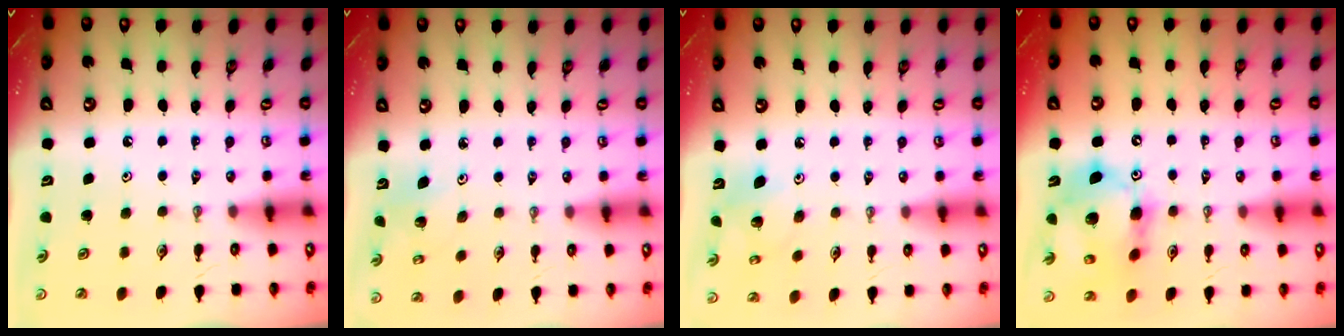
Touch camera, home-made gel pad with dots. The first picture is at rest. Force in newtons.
{"total": 3.0, "press": 3.0, "slide": 0.2}
{"total": 6.2, "press": 6.2, "slide": 0.4}
{"total": 15.2, "press": 15.1, "slide": 1.7}